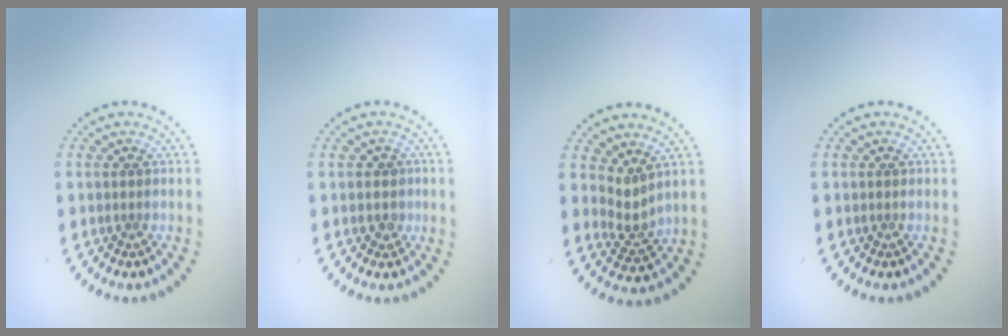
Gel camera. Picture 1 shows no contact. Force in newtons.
{"total": 1.4, "press": 1.2, "slide": 0.6}
{"total": 2.1, "press": 1.4, "slide": 1.5}
{"total": 0.0}